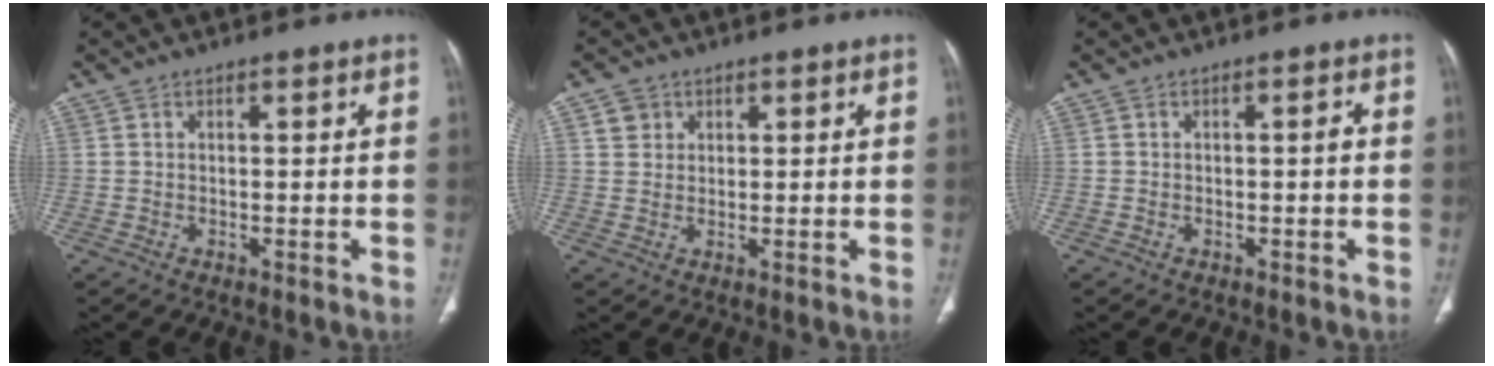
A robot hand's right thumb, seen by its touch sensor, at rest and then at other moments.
{"total": 2.9, "force": [1.2, 2.5, 0.5], "torque": [0.005, -0.006, 0.019]}
{"total": 1.0, "force": [-0.3, 0.3, 0.9], "torque": [-0.014, 0.005, -0.006]}